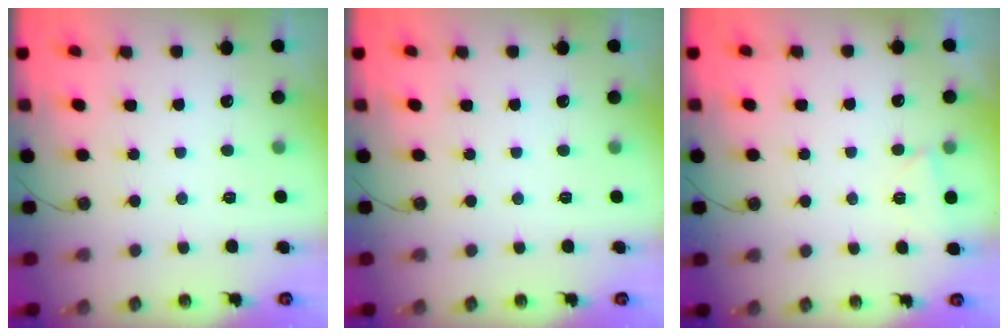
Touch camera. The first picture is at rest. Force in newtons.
{"total": 0.0}
{"total": 2.1, "press": 1.9, "slide": 0.9}